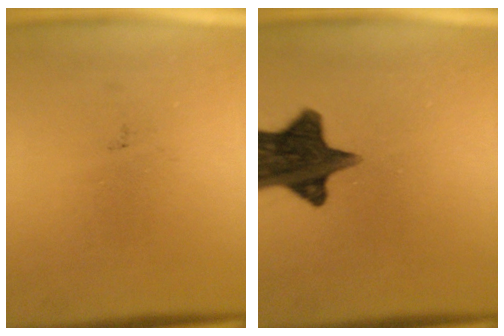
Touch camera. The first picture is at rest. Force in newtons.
{"total": 14.3}